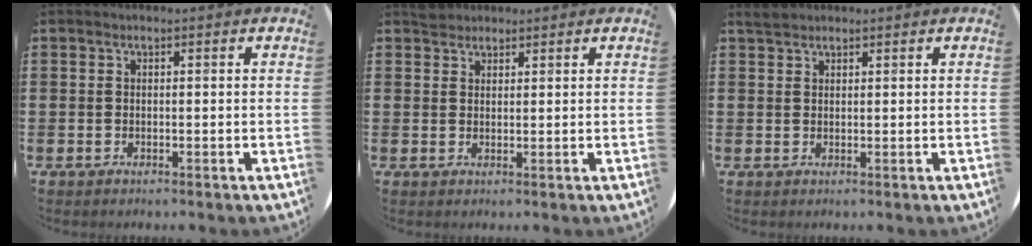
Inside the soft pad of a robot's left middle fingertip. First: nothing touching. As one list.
[{"total": 1.8, "force": [1.7, 0.7, -0.1], "torque": [0.006, 0.002, 0.033]}, {"total": 1.5, "force": [1.5, 0.4, 0.3], "torque": [0.000, 0.001, 0.027]}]